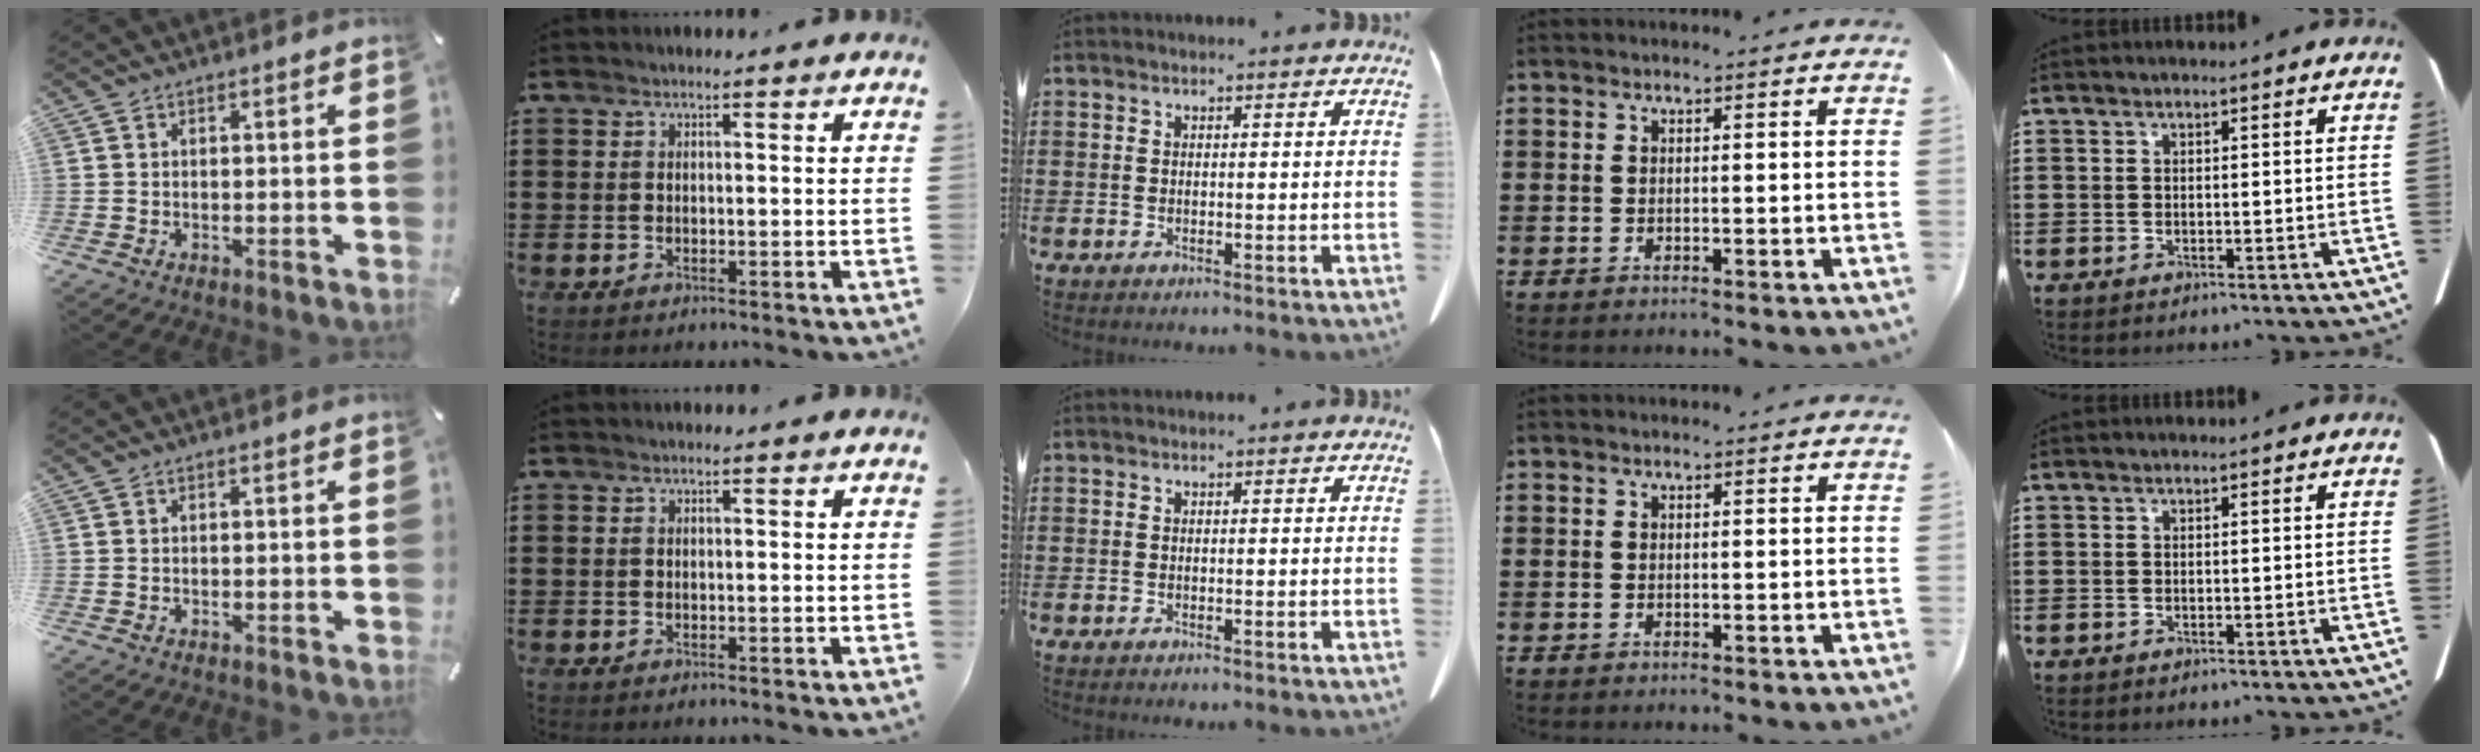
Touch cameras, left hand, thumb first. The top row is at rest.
{}